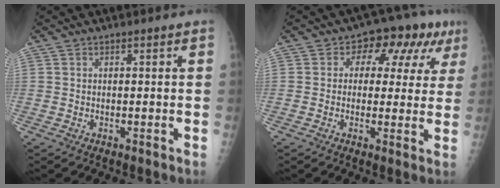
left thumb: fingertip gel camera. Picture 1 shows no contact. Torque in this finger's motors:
{"motor_torque": [-0.12, 0.32, -0.10, -0.08, 0.06]}